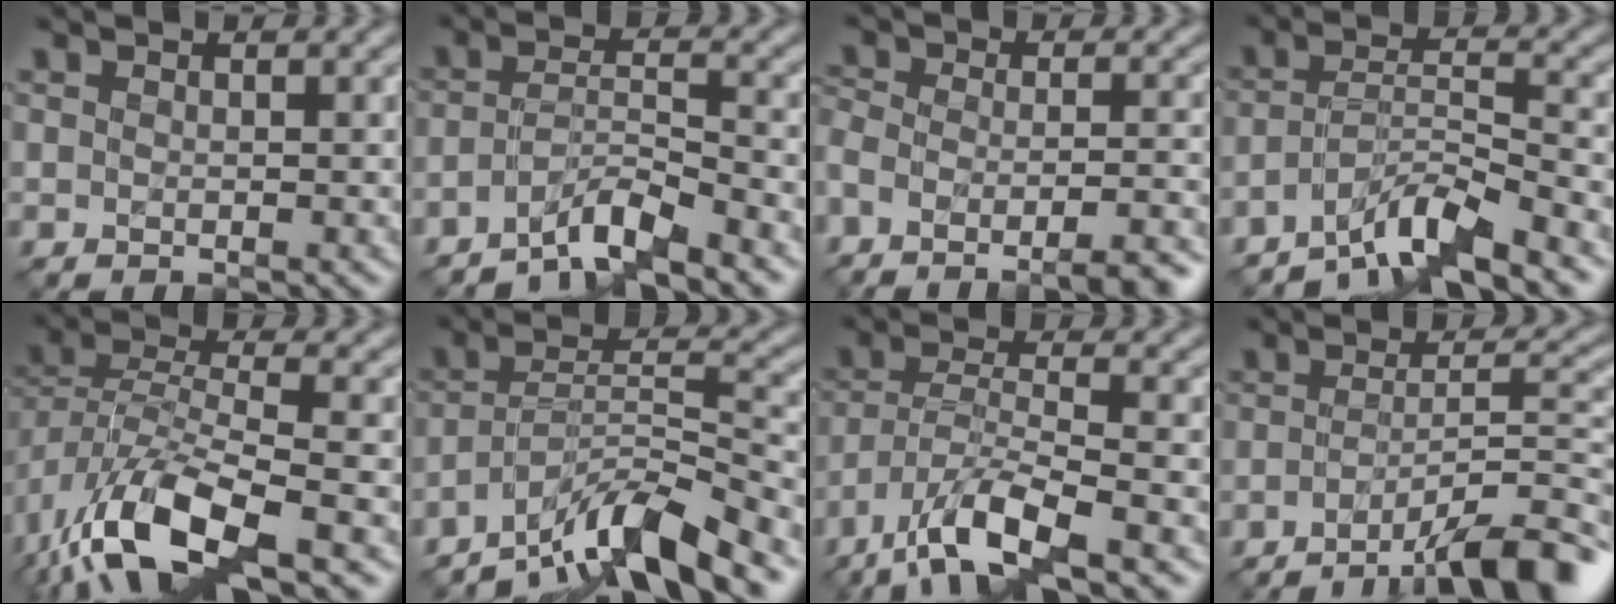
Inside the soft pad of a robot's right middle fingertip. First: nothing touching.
{"total": 4.1, "force": [-3.4, 0.5, 2.2], "torque": [-0.034, 0.007, -0.072]}
{"total": 7.3, "force": [-5.7, 2.1, 4.1], "torque": [-0.055, -0.004, -0.088]}
{"total": 5.6, "force": [-4.5, 0.7, 3.3], "torque": [-0.051, 0.006, -0.088]}
{"total": 10.1, "force": [-5.1, 4.2, 7.6], "torque": [-0.157, -0.010, -0.100]}
{"total": 8.4, "force": [-6.5, 1.4, 5.0], "torque": [-0.074, 0.010, -0.123]}
{"total": 7.4, "force": [-4.9, 1.9, 5.2], "torque": [-0.095, 0.001, -0.098]}
{"total": 8.4, "force": [-5.5, 1.7, 6.1], "torque": [-0.075, 0.012, -0.090]}